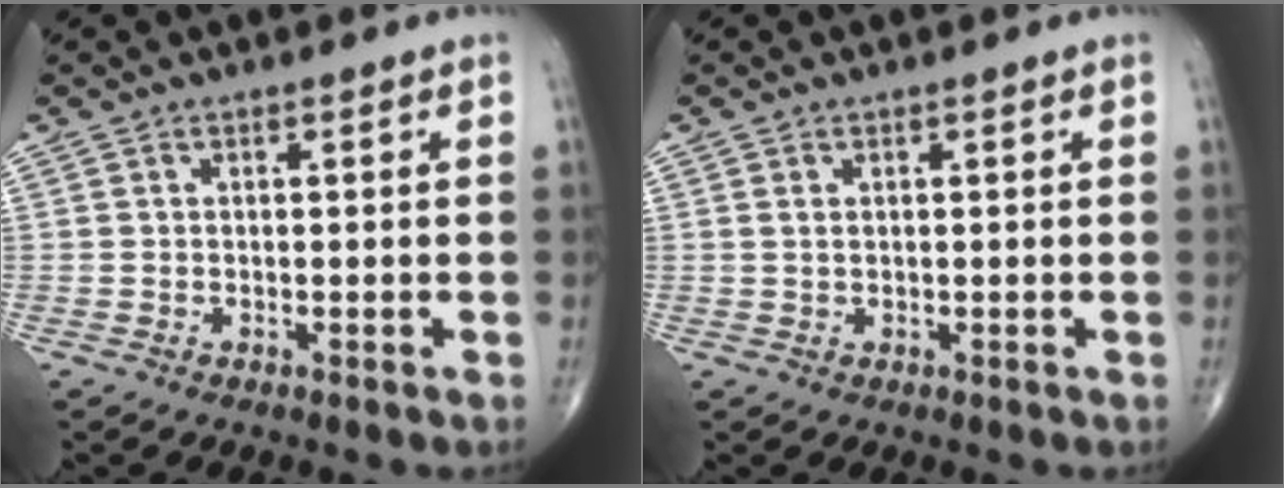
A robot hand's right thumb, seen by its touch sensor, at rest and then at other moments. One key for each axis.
{"total": 0.8, "fx": 0.4, "fy": 0.4, "fz": 0.6, "tx": -0.015, "ty": 0.002, "tz": 0.009}